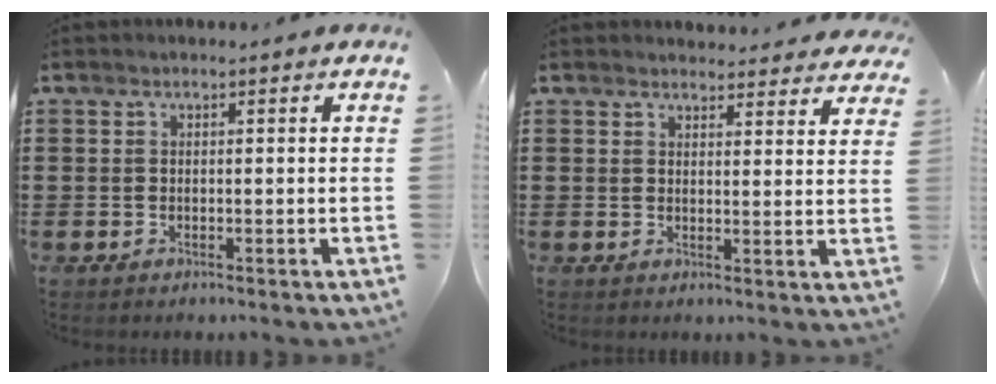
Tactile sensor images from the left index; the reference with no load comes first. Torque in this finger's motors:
{"motor_torque": [0.86, -0.21, 0.08, 0.02]}